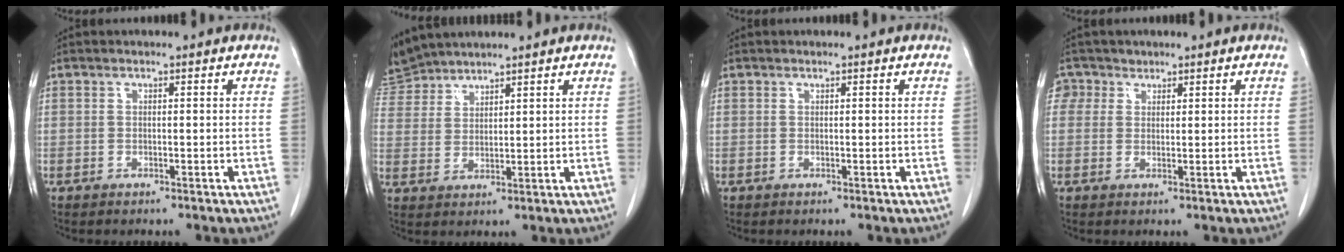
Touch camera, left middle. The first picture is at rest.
{"total": 6.1, "force": [6.0, 0.9, -0.1], "torque": [-0.009, 0.013, 0.129]}
{"total": 0.0}
{"total": 2.7, "force": [1.6, 2.1, -0.3], "torque": [0.012, 0.011, 0.026]}